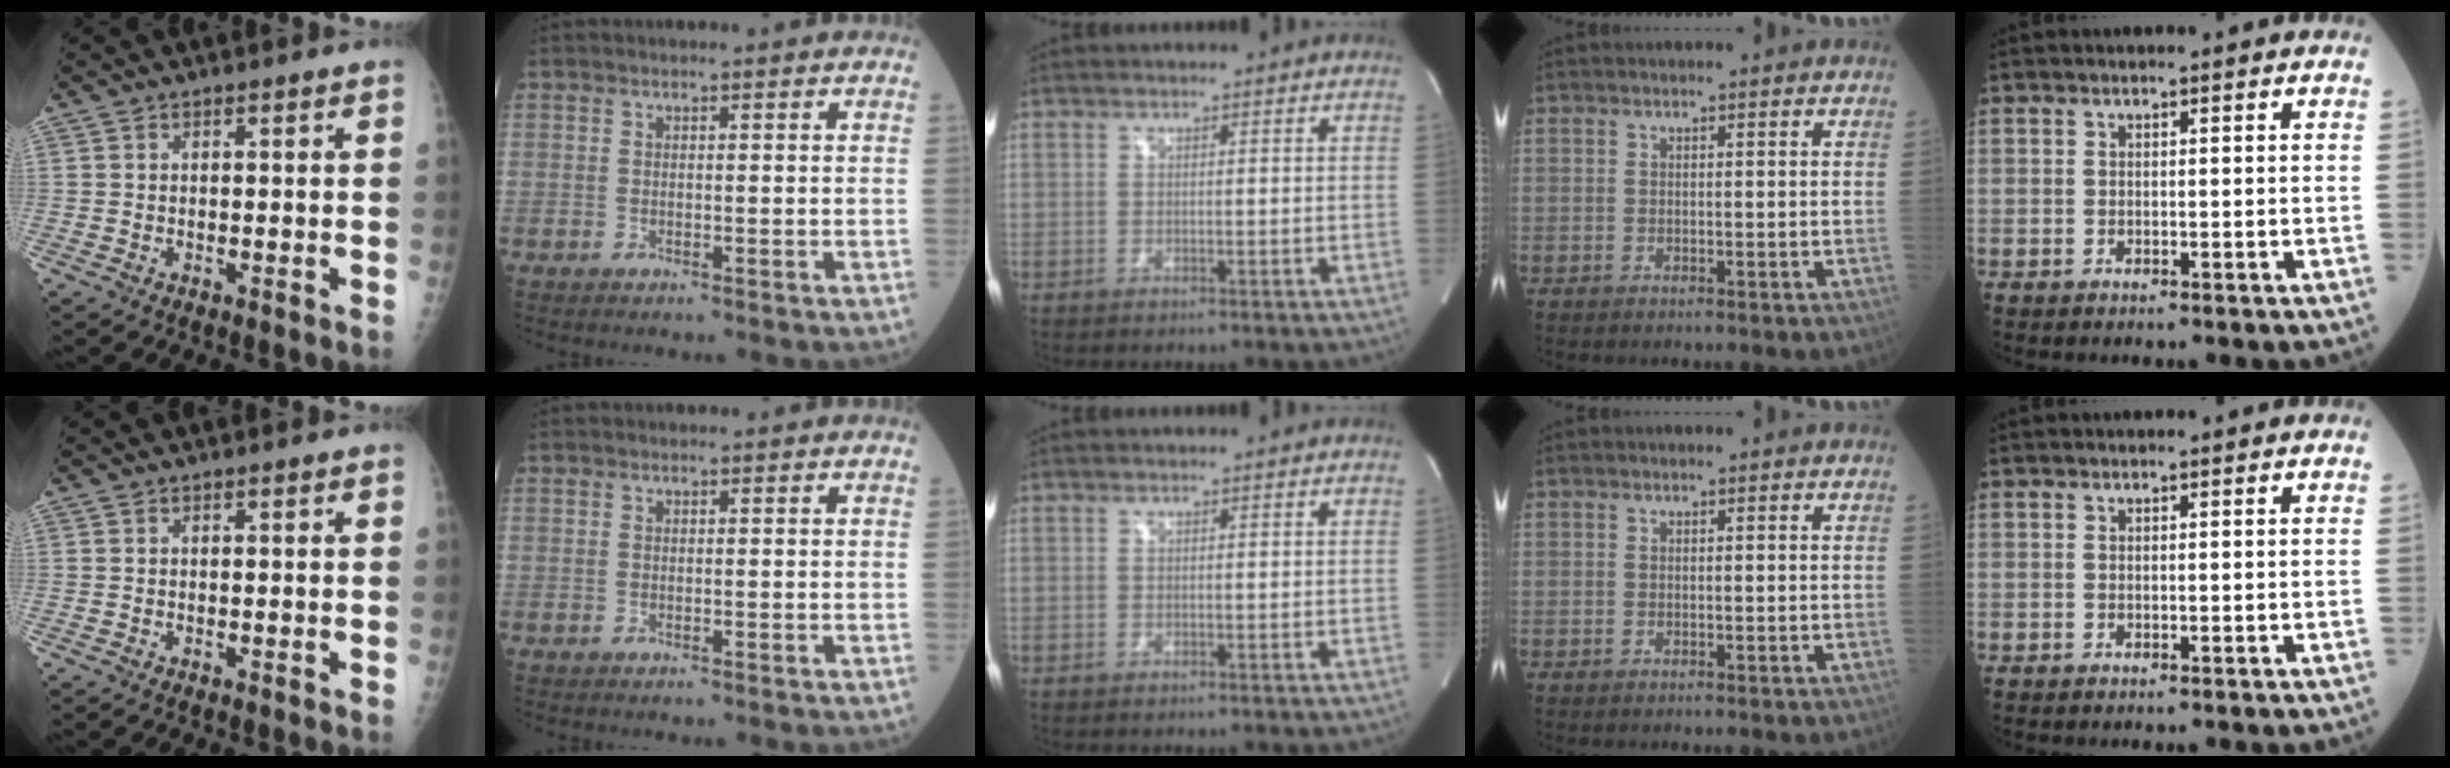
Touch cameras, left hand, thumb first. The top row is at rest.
{}